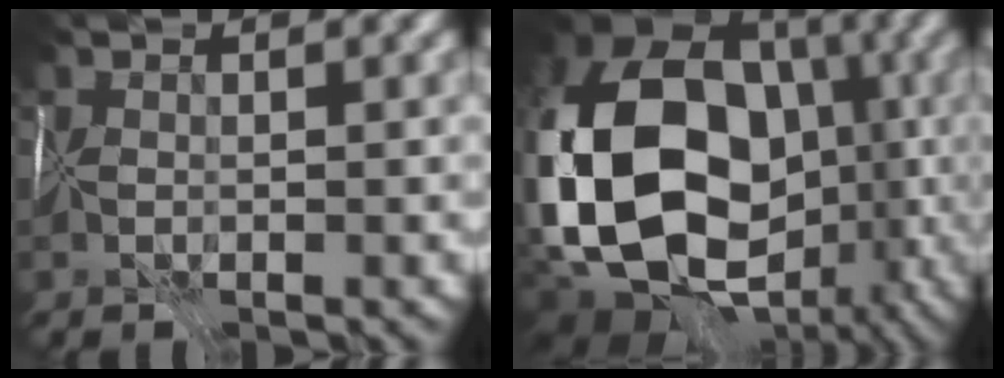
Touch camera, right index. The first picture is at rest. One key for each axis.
{"total": 18.3, "fx": -2.3, "fy": 14.0, "fz": 11.6, "tx": -0.233, "ty": -0.014, "tz": -0.016}